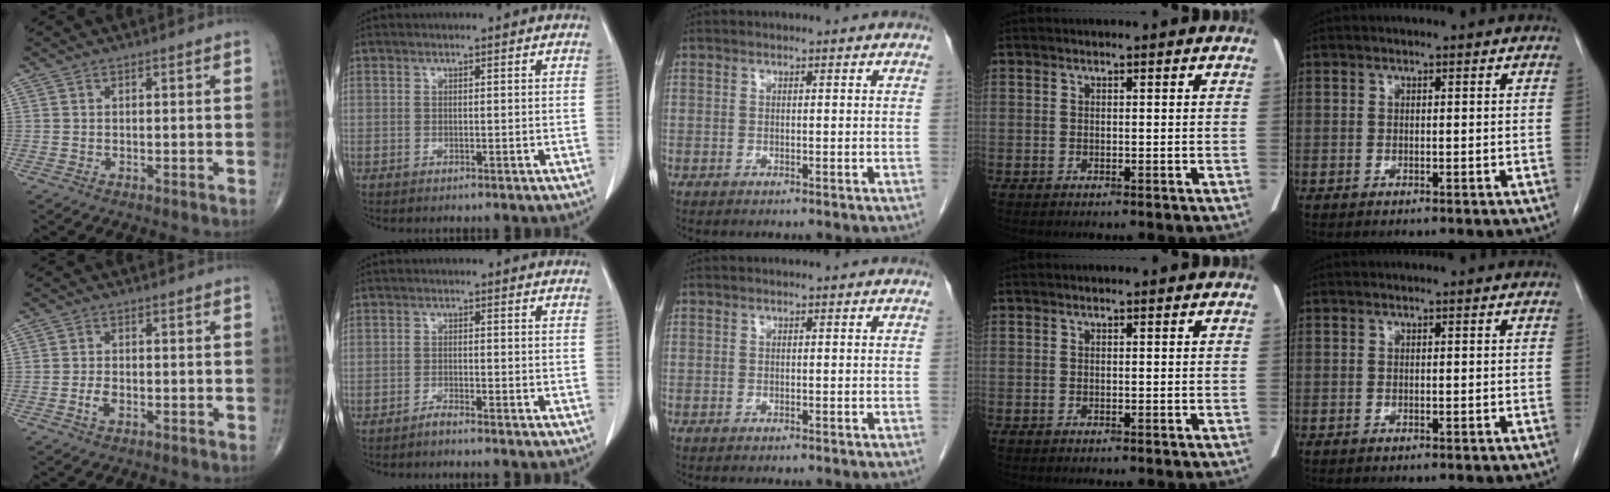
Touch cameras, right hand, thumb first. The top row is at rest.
{"thumb": {"total": 2.3, "force": [-1.0, 1.2, 1.7], "torque": [-0.036, 0.008, -0.019]}, "index": {"total": 1.4, "force": [-1.3, -0.2, 0.4], "torque": [-0.012, -0.001, -0.025]}}